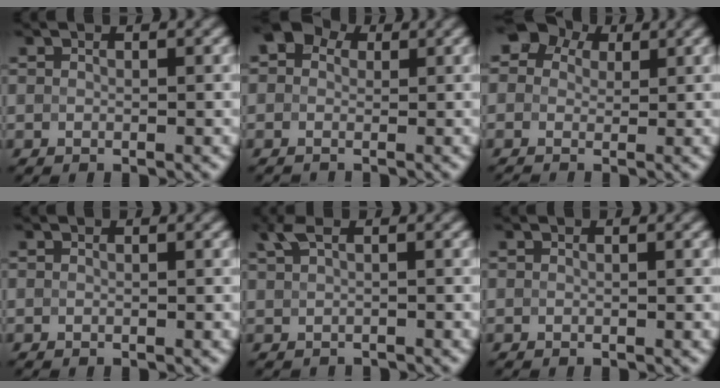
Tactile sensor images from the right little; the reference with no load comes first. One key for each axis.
{"total": 4.0, "fx": 0.7, "fy": 3.6, "fz": 1.6, "tx": -0.014, "ty": 0.021, "tz": -0.019}
{"total": 6.6, "fx": 1.5, "fy": 5.7, "fz": 3.1, "tx": -0.072, "ty": 0.026, "tz": -0.008}
{"total": 0.0}
{"total": 1.3, "fx": 0.6, "fy": 0.4, "fz": 1.0, "tx": -0.024, "ty": 0.000, "tz": 0.012}
{"total": 0.0}